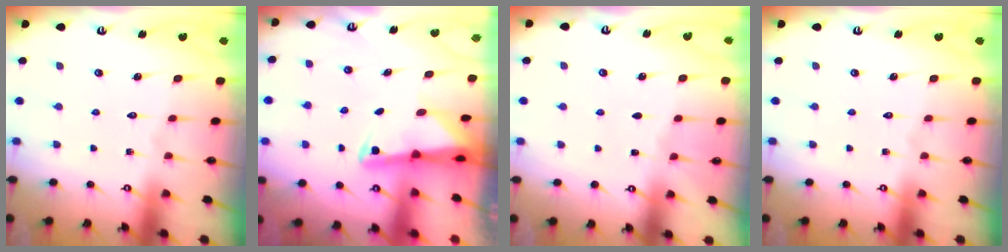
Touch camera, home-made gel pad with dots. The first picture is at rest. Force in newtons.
{"total": 2.3, "press": 2.3, "slide": 0.5}
{"total": 0.0}
{"total": 0.0}